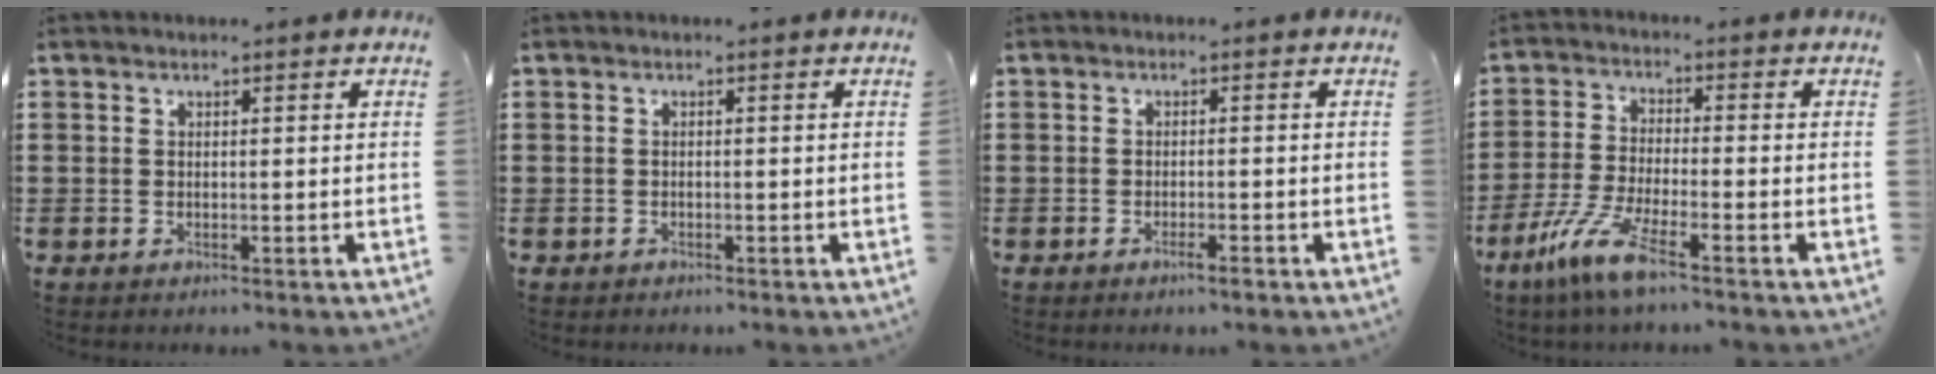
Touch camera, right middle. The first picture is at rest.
{"total": 0.5, "force": [-0.5, 0.2, 0.0], "torque": [0.000, 0.003, -0.011]}
{"total": 1.5, "force": [-1.0, 0.2, 1.1], "torque": [-0.019, -0.003, -0.018]}
{"total": 8.2, "force": [-5.1, 1.1, 6.3], "torque": [-0.147, -0.016, -0.100]}